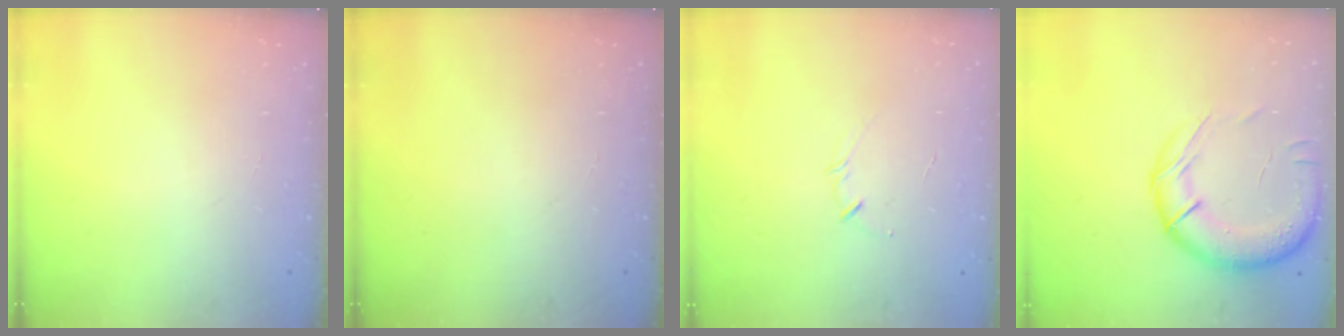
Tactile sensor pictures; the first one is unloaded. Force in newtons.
{"total": 0.0}
{"total": 2.4, "press": 2.3, "slide": 0.5}
{"total": 18.0, "press": 17.5, "slide": 4.5}